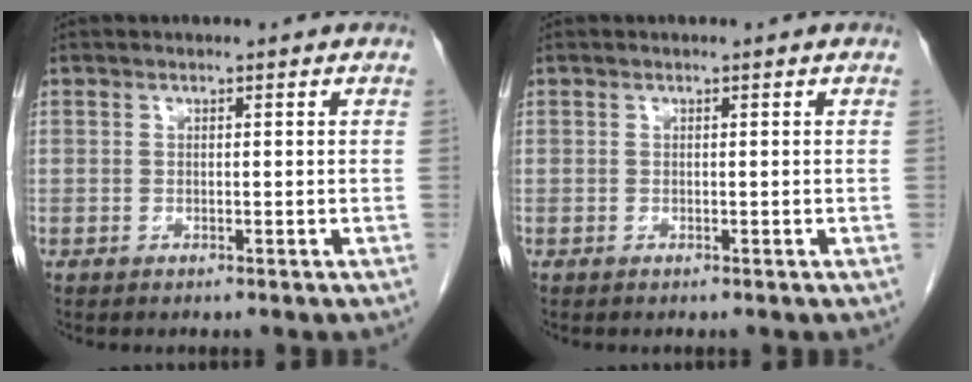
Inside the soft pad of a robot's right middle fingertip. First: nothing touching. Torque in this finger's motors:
{"motor_torque": [0.19, -0.11, 0.05, -0.01]}